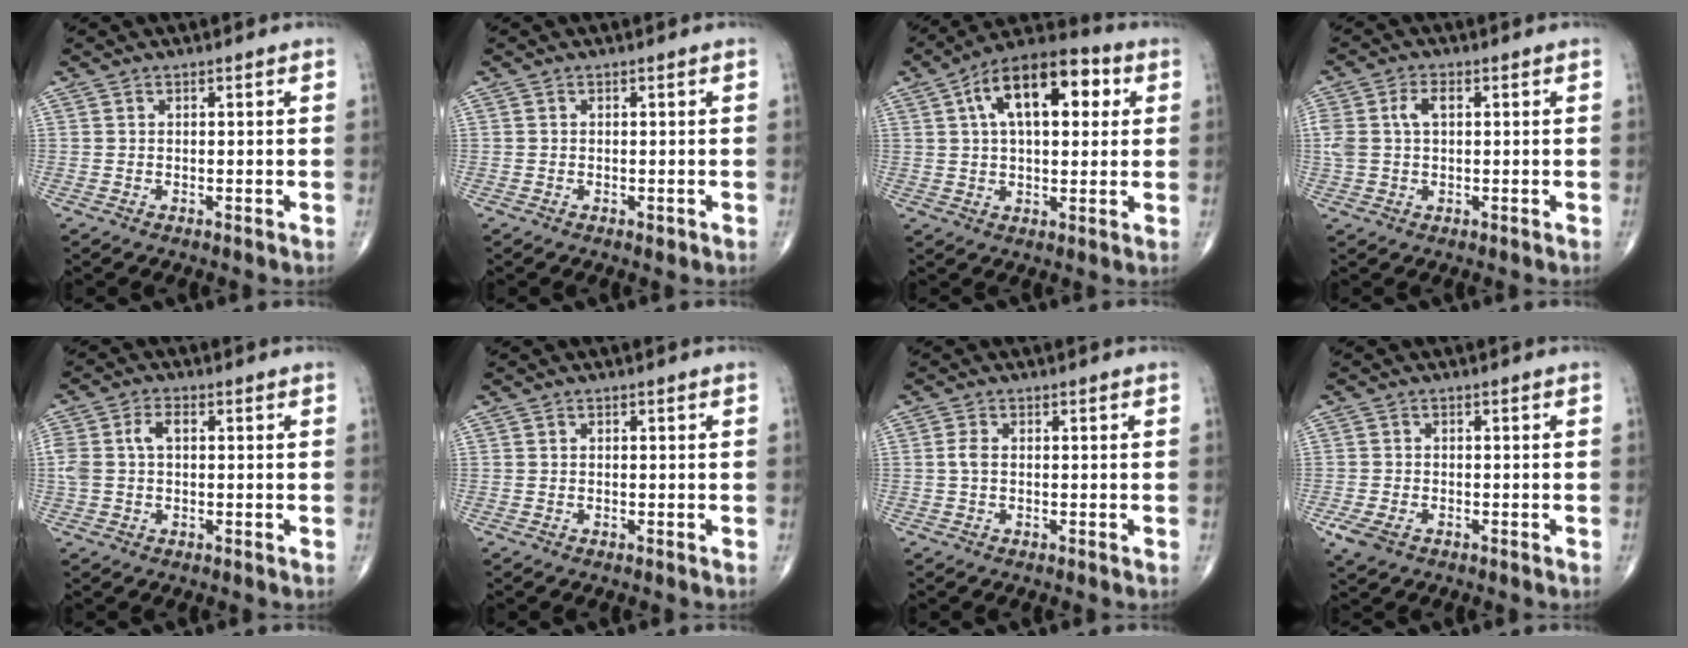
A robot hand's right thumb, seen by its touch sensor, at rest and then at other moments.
{"total": 0.8, "force": [-0.3, 0.5, 0.6], "torque": [-0.007, -0.002, -0.004]}
{"total": 16.7, "force": [5.0, 8.4, 13.6], "torque": [-0.190, 0.023, 0.069]}
{"total": 5.3, "force": [1.1, 3.1, 4.2], "torque": [-0.107, 0.017, 0.024]}
{"total": 5.4, "force": [0.6, 3.3, 4.2], "torque": [-0.110, 0.022, 0.014]}
{"total": 0.0}
{"total": 0.8, "force": [0.0, 0.5, 0.7], "torque": [-0.014, 0.000, -0.002]}
{"total": 4.1, "force": [-1.9, 2.6, 2.6], "torque": [-0.062, 0.001, -0.031]}